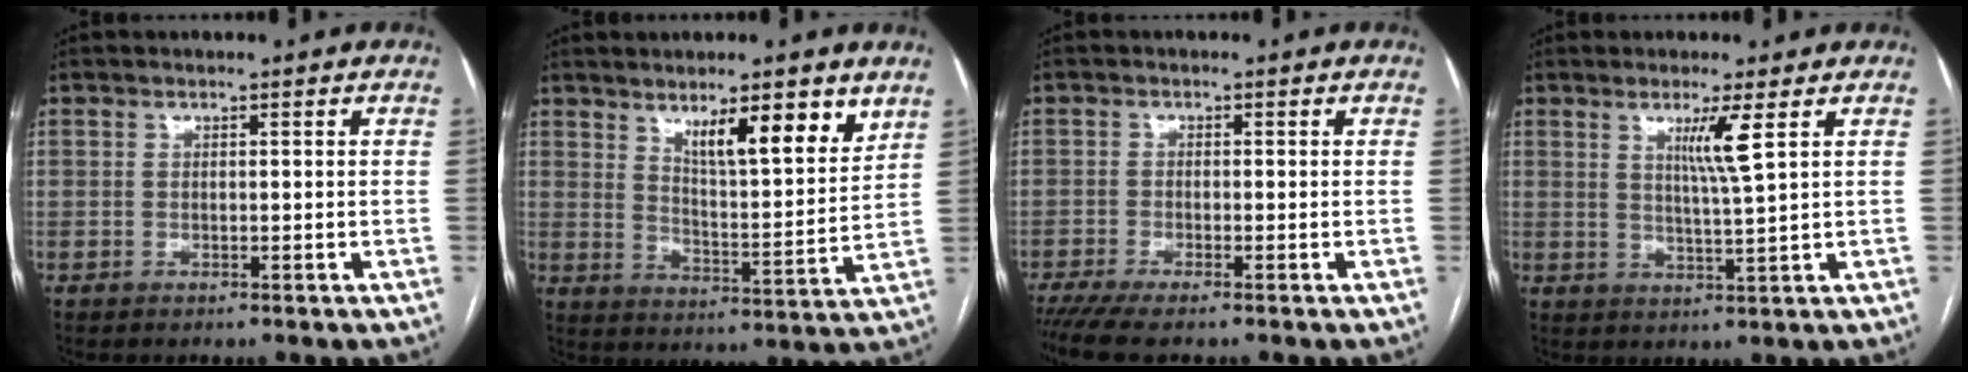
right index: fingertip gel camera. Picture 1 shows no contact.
{"total": 10.5, "force": [6.8, 1.9, 7.8], "torque": [-0.118, -0.011, 0.109]}
{"total": 5.0, "force": [-3.8, 0.1, 3.1], "torque": [-0.049, -0.010, -0.068]}
{"total": 4.6, "force": [2.0, -1.1, 4.1], "torque": [-0.075, -0.012, 0.038]}